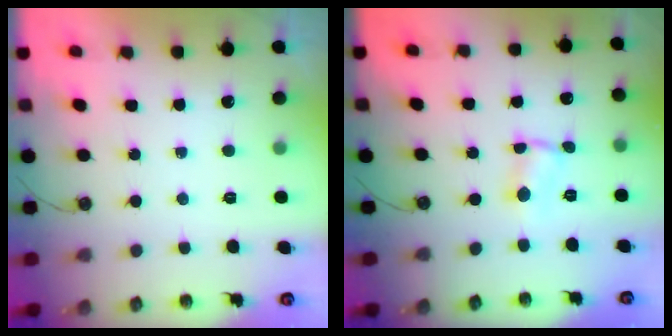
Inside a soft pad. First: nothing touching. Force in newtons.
{"total": 1.1, "press": 1.0, "slide": 0.2}